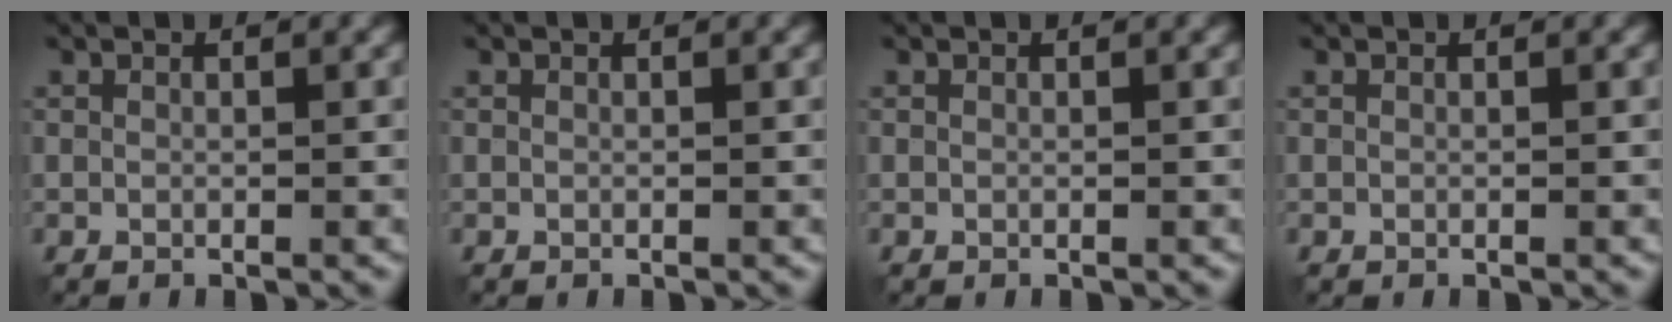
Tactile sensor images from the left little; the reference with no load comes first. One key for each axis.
{"total": 0.0}
{"total": 0.0}
{"total": 0.0}